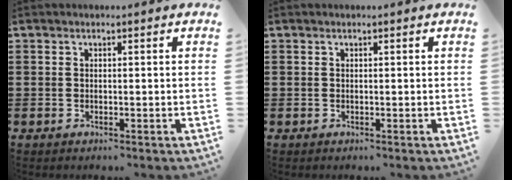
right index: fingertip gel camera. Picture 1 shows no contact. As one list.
[{"total": 0.0}]